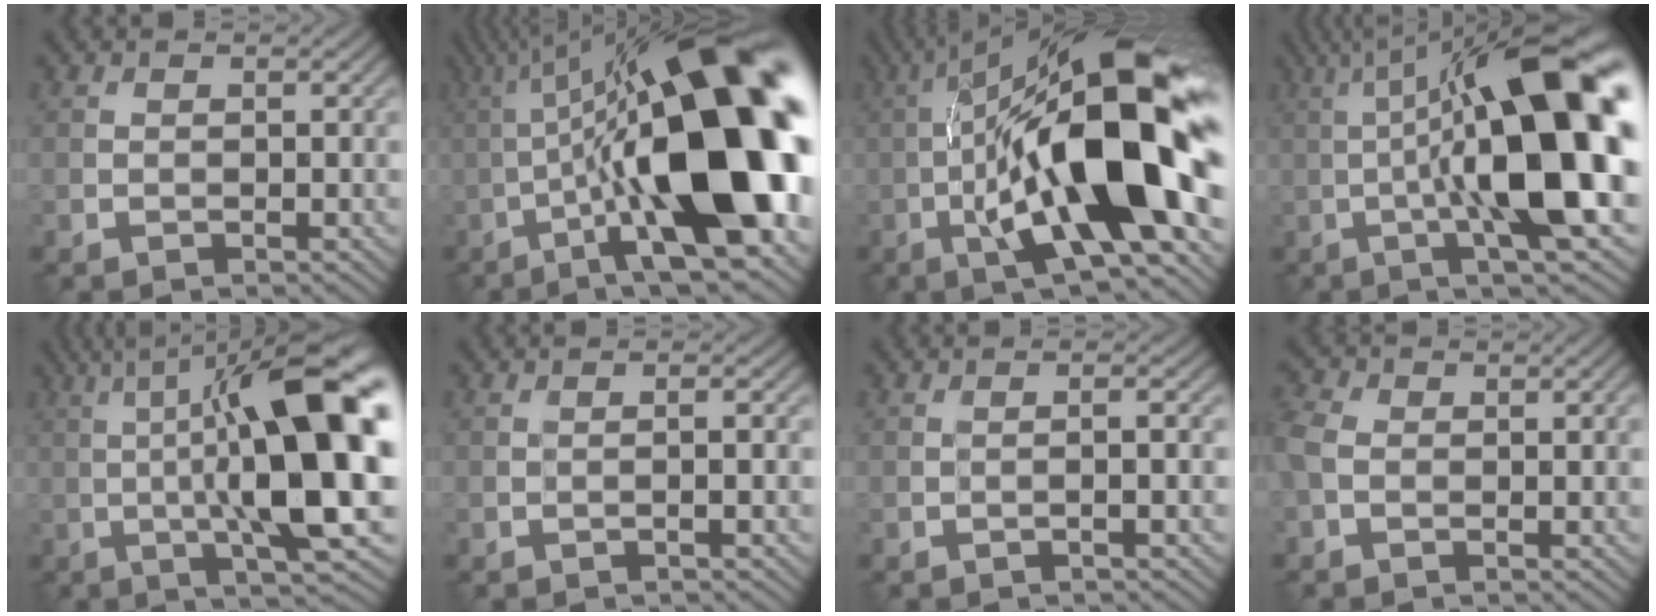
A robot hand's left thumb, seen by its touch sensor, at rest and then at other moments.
{"total": 22.6, "force": [-3.2, 7.2, 21.2], "torque": [-0.329, 0.026, -0.059]}
{"total": 20.0, "force": [-2.8, 6.1, 18.8], "torque": [-0.323, 0.024, -0.053]}
{"total": 19.7, "force": [0.0, 5.0, 19.0], "torque": [-0.281, 0.034, 0.000]}
{"total": 17.9, "force": [0.6, 4.0, 17.5], "torque": [-0.253, 0.029, 0.016]}
{"total": 1.3, "force": [-0.3, 0.1, 1.3], "torque": [-0.022, 0.005, -0.010]}
{"total": 1.6, "force": [-0.4, 0.1, 1.6], "torque": [-0.025, 0.007, -0.013]}
{"total": 5.0, "force": [-0.9, 3.3, 3.7], "torque": [-0.096, 0.002, -0.026]}